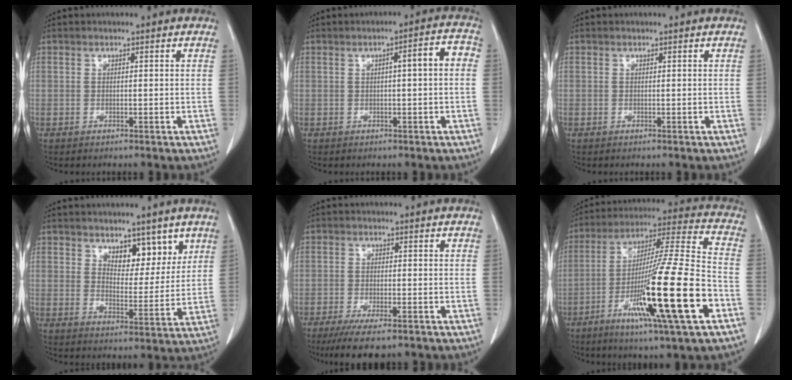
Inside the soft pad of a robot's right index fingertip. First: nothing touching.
{"total": 4.6, "force": [0.2, 0.6, 4.5], "torque": [-0.060, 0.018, 0.000]}
{"total": 0.0}
{"total": 6.7, "force": [4.3, 3.3, 4.0], "torque": [-0.045, -0.006, 0.070]}
{"total": 8.5, "force": [-6.4, 1.8, 5.3], "torque": [-0.080, -0.016, -0.098]}
{"total": 22.6, "force": [-8.5, 0.0, 21.0], "torque": [-0.354, -0.030, -0.151]}